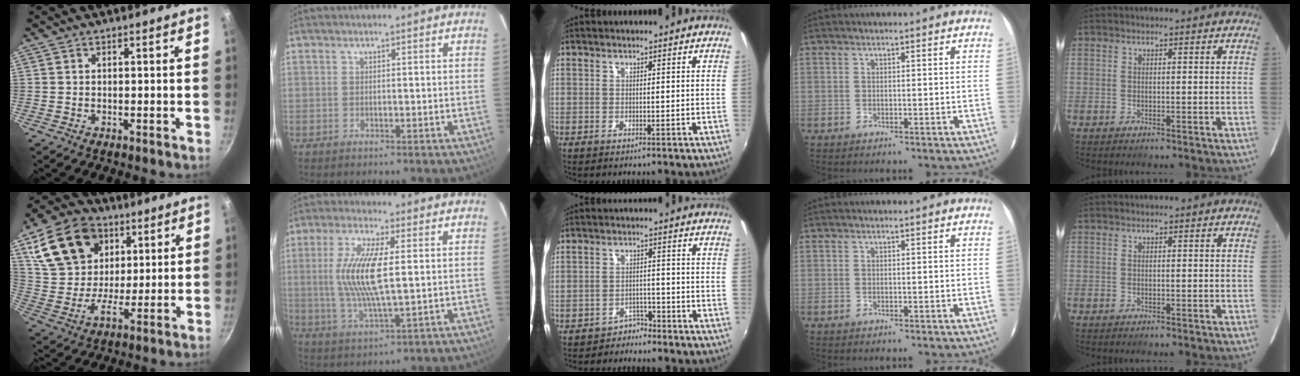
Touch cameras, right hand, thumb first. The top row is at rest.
{"thumb": {"total": 17.8, "force": [7.6, 13.0, 9.5], "torque": [-0.152, -0.007, 0.138]}, "index": {"total": 12.5, "force": [1.2, 3.2, 12.0], "torque": [-0.238, -0.002, 0.025]}, "middle": {"total": 2.7, "force": [-2.4, 1.2, -0.4], "torque": [0.007, 0.010, -0.040]}}